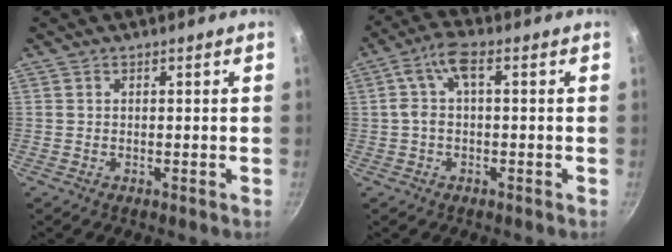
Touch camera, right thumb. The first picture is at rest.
{"total": 5.9, "force": [0.4, 2.7, 5.2], "torque": [-0.112, 0.022, 0.000]}